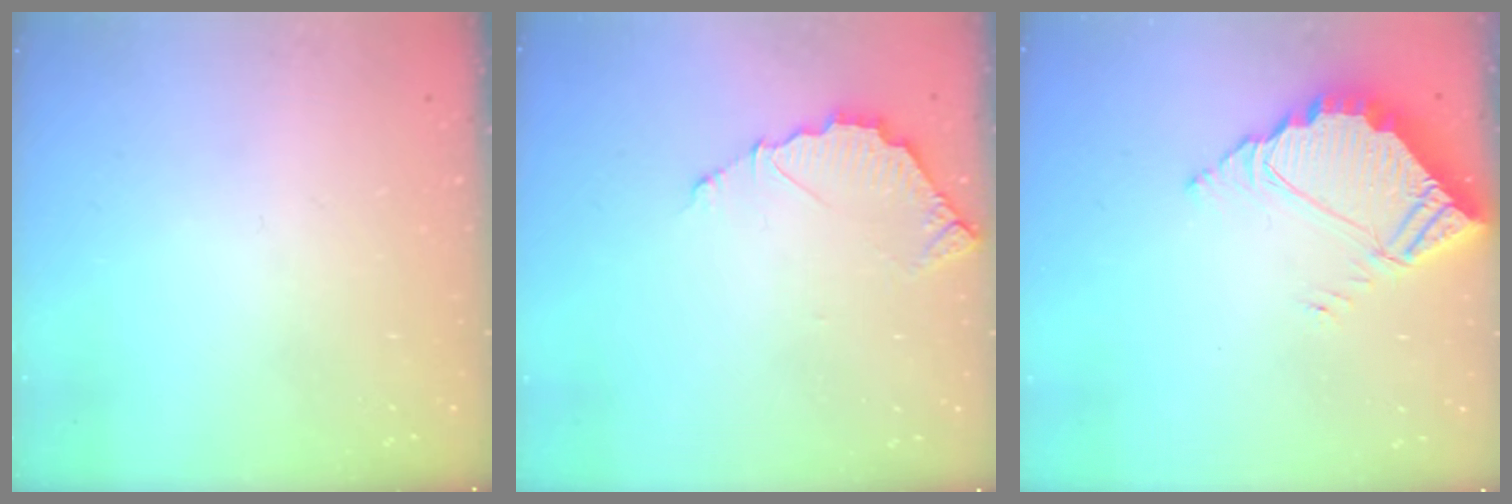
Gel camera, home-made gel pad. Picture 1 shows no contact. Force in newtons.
{"total": 6.9, "press": 6.9, "slide": 0.4}
{"total": 5.4, "press": 5.4, "slide": 0.3}